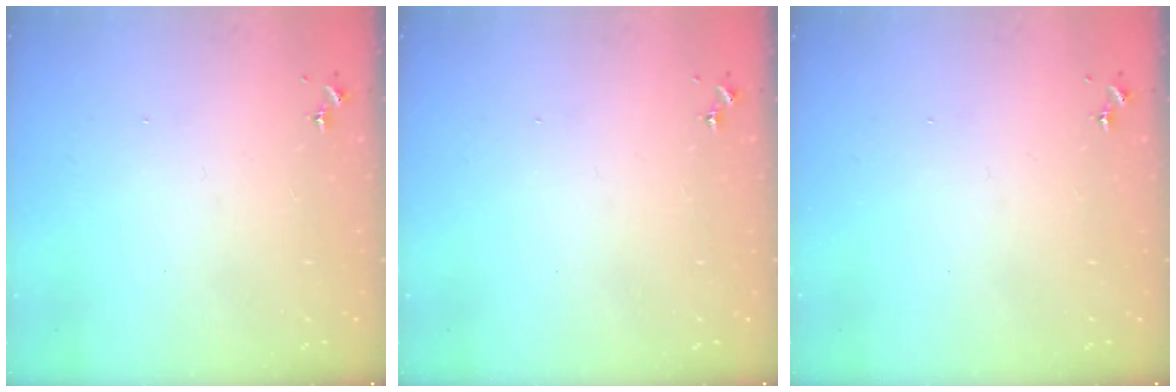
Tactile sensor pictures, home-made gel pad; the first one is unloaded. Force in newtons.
{"total": 0.0}
{"total": 0.0}